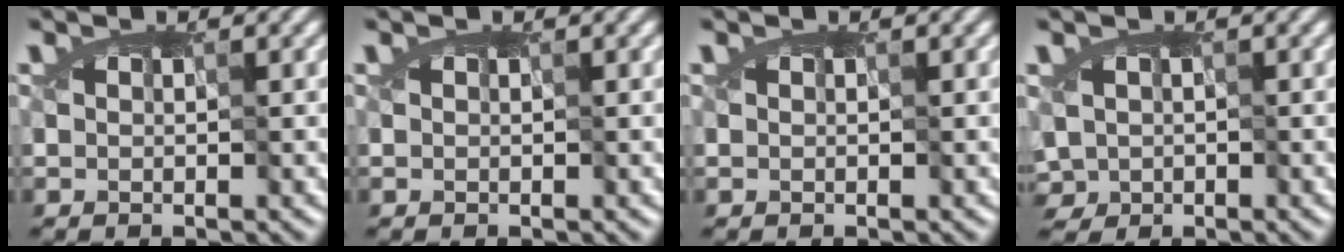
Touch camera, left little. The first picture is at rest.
{"total": 0.0}
{"total": 0.0}
{"total": 1.8, "force": [-1.0, 1.3, 0.8], "torque": [-0.014, 0.003, -0.013]}